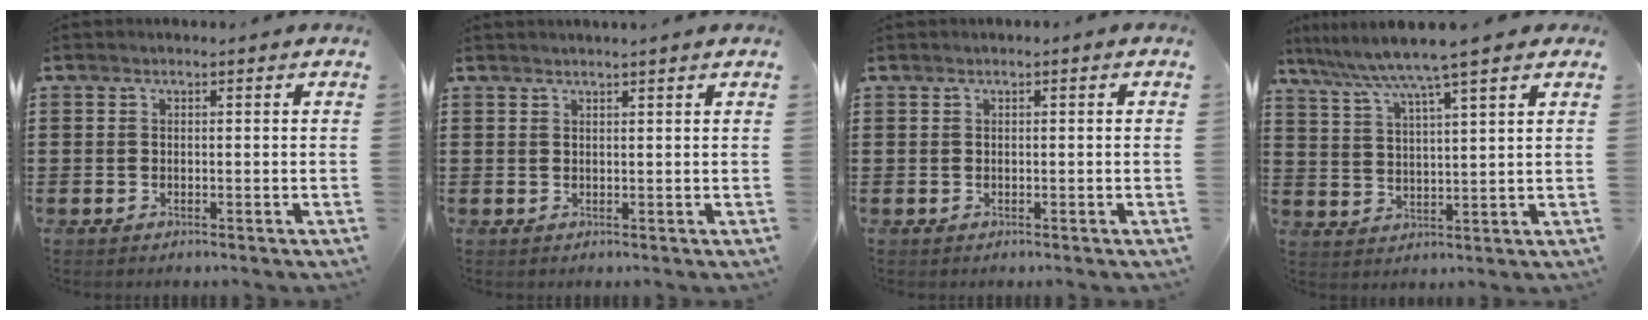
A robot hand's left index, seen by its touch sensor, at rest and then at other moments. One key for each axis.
{"total": 1.0, "fx": 1.0, "fy": -0.2, "fz": 0.3, "tx": -0.005, "ty": -0.002, "tz": 0.018}
{"total": 0.0}
{"total": 6.8, "fx": 5.6, "fy": -0.4, "fz": 3.9, "tx": -0.096, "ty": -0.028, "tz": 0.093}